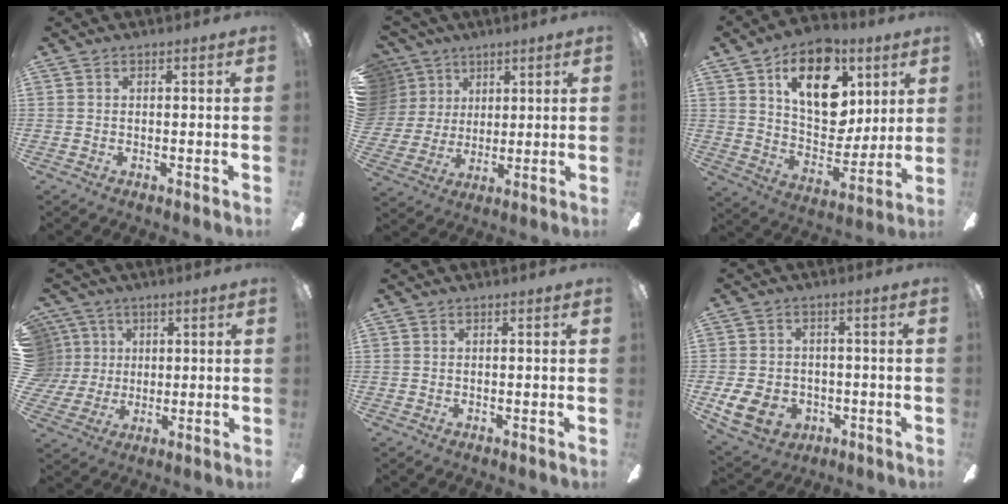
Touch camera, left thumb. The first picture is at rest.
{"total": 9.4, "force": [4.6, 8.2, 1.0], "torque": [-0.046, -0.022, 0.097]}
{"total": 19.9, "force": [9.2, 12.5, 12.5], "torque": [-0.182, -0.028, 0.163]}
{"total": 8.5, "force": [2.4, 8.0, 1.3], "torque": [-0.050, -0.002, 0.052]}
{"total": 0.0}
{"total": 9.5, "force": [-2.9, 7.5, 5.1], "torque": [-0.122, 0.013, -0.053]}